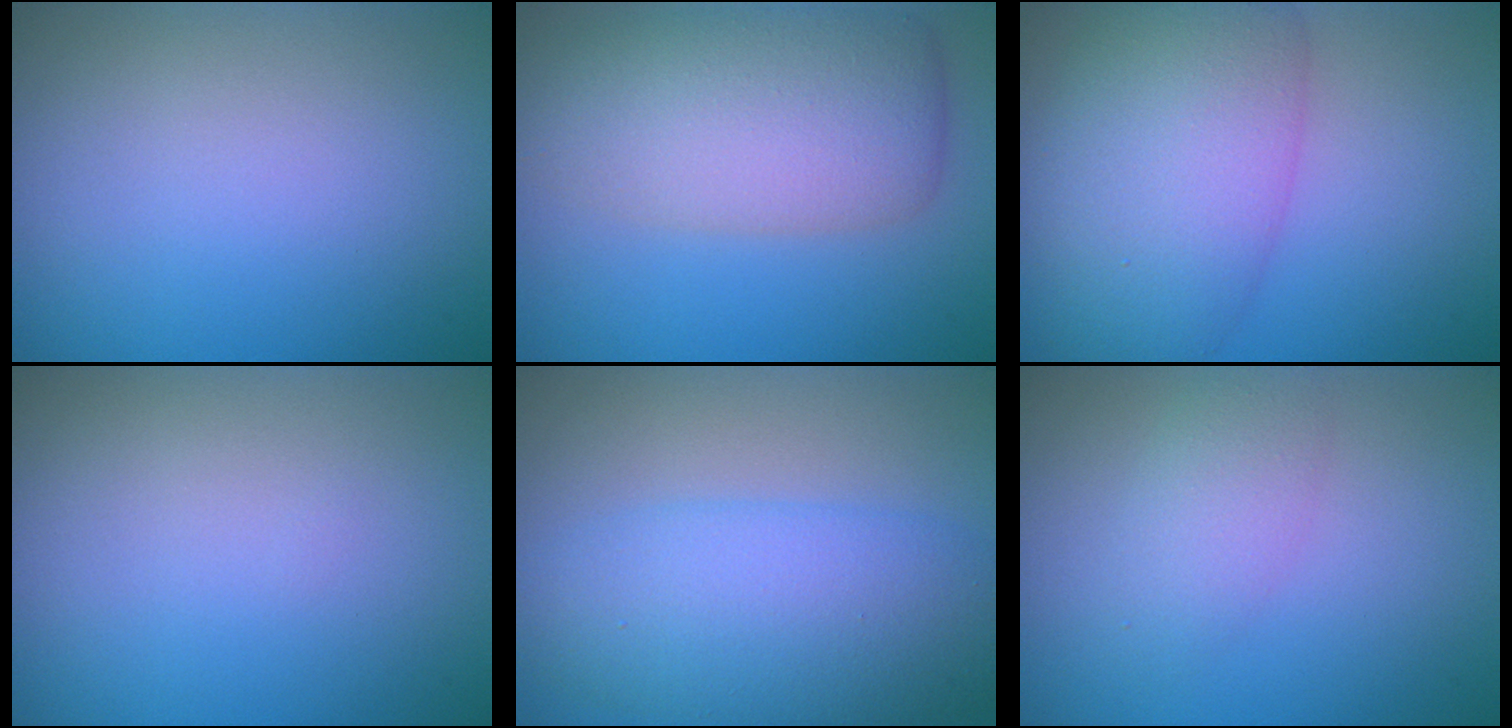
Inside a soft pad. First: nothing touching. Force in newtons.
{"total": 7.7, "press": 7.7, "slide": 0.4}
{"total": 8.4, "press": 8.4, "slide": 0.4}
{"total": 0.0}
{"total": 7.2, "press": 7.2, "slide": 0.3}
{"total": 2.3, "press": 2.3, "slide": 0.1}